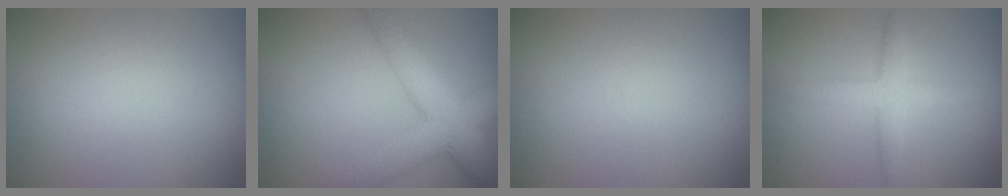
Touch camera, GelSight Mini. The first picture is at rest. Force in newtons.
{"total": 8.0, "press": 8.0, "slide": 0.4}
{"total": 0.0}
{"total": 2.8, "press": 2.8, "slide": 0.0}